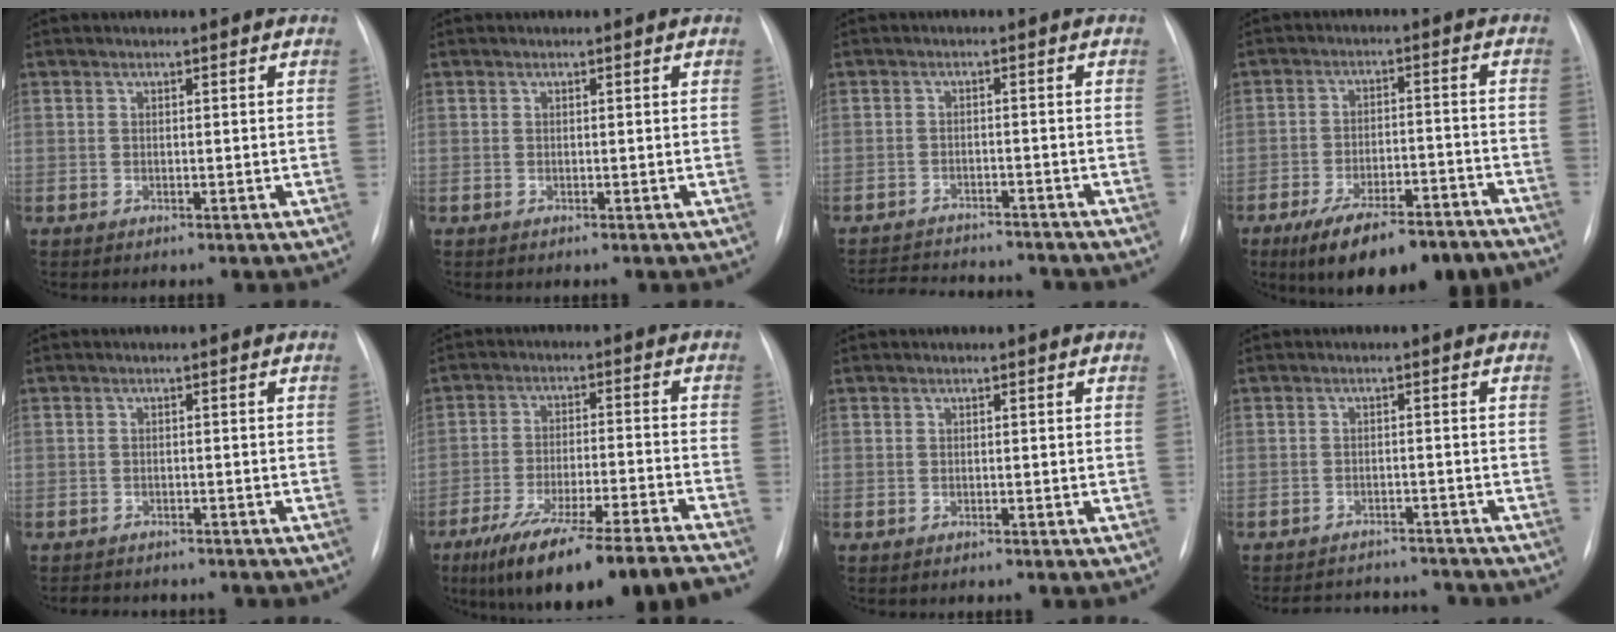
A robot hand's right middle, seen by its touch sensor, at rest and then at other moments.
{"total": 0.0}
{"total": 11.5, "force": [-10.9, 2.1, 3.0], "torque": [-0.058, 0.004, -0.148]}
{"total": 15.1, "force": [-11.7, 4.0, 8.7], "torque": [-0.117, 0.006, -0.179]}
{"total": 5.7, "force": [-5.0, 2.4, 1.4], "torque": [-0.017, 0.001, -0.063]}
{"total": 18.2, "force": [-14.8, -0.3, 10.5], "torque": [-0.145, -0.021, -0.237]}
{"total": 0.0}
{"total": 9.4, "force": [-9.1, 2.2, 1.4], "torque": [-0.024, 0.012, -0.117]}